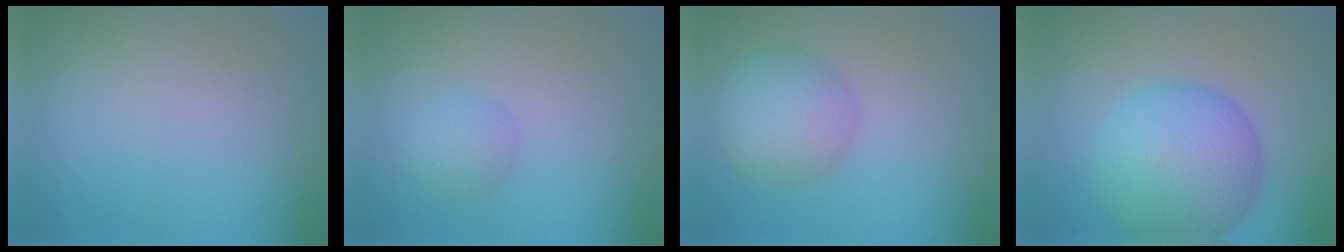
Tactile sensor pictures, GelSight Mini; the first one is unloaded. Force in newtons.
{"total": 1.8, "press": 1.8, "slide": 0.1}
{"total": 4.9, "press": 4.9, "slide": 0.1}
{"total": 10.0, "press": 10.0, "slide": 0.3}